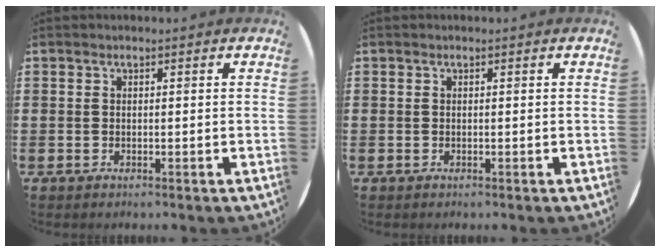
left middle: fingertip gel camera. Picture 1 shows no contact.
{"total": 0.0}